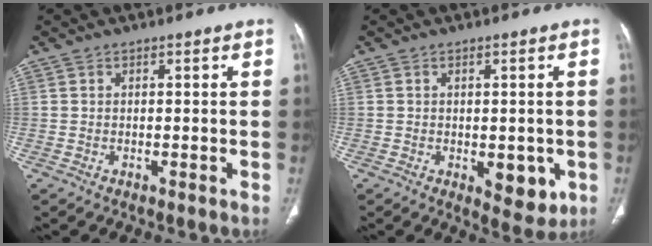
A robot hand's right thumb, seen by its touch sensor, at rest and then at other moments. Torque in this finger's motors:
{"motor_torque": [0.76, 0.83, -0.12, 0.10, 0.15]}